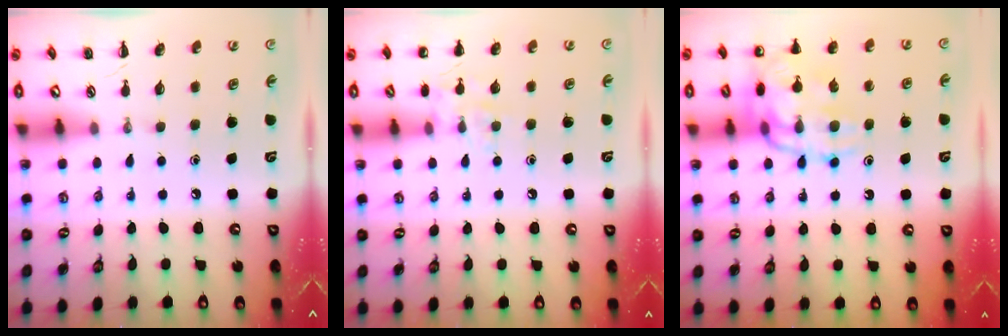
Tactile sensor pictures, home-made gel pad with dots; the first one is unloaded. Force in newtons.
{"total": 8.1, "press": 7.9, "slide": 1.4}
{"total": 17.3, "press": 17.1, "slide": 2.4}